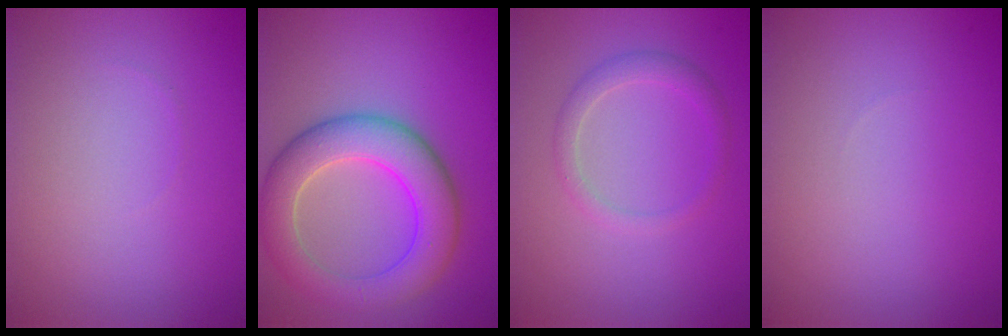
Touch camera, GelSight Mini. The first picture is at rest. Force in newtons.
{"total": 7.0, "press": 7.0, "slide": 0.3}
{"total": 1.7, "press": 1.7, "slide": 0.0}
{"total": 0.0}